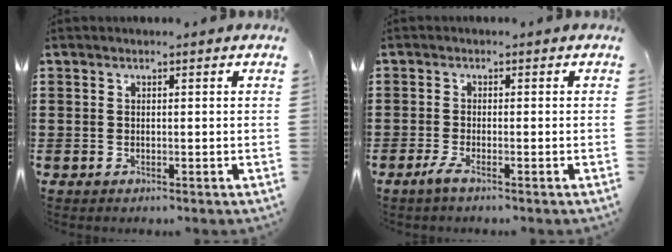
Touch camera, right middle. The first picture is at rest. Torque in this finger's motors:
{"motor_torque": [0.49, -0.31, 0.01, 0.02]}